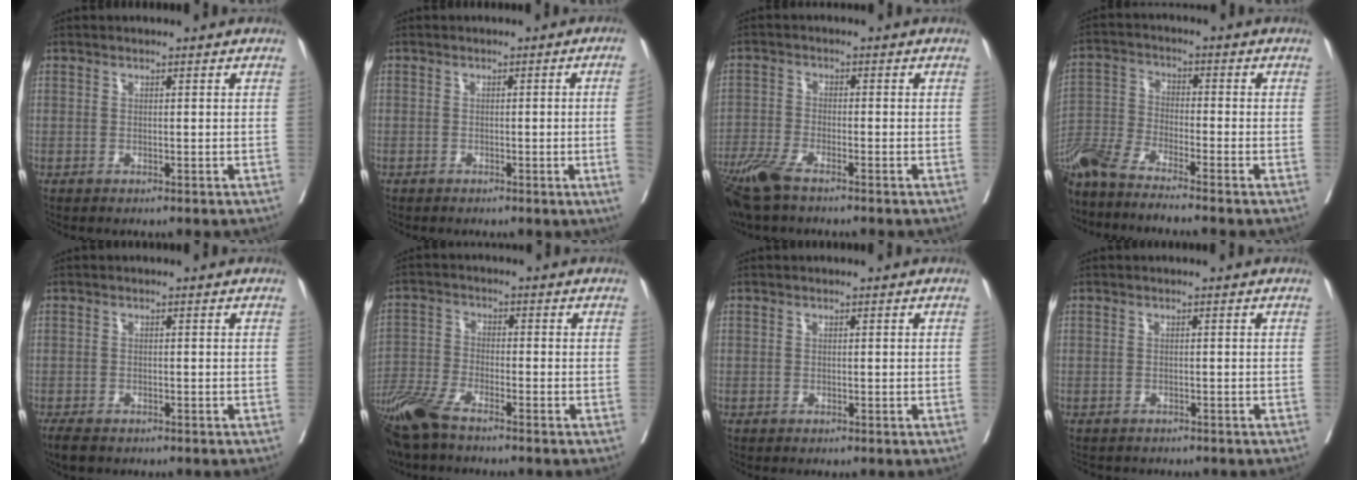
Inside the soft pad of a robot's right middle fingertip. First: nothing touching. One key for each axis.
{"total": 3.5, "fx": -0.5, "fy": -1.3, "fz": 3.2, "tx": -0.040, "ty": -0.007, "tz": -0.006}
{"total": 7.3, "fx": -5.5, "fy": 1.5, "fz": 4.6, "tx": -0.095, "ty": -0.019, "tz": -0.107}
{"total": 9.9, "fx": -8.6, "fy": -0.7, "fz": 4.8, "tx": -0.093, "ty": -0.029, "tz": -0.168}
{"total": 3.2, "fx": -2.6, "fy": 1.2, "fz": 1.6, "tx": -0.029, "ty": -0.009, "tz": -0.040}
{"total": 8.6, "fx": -6.9, "fy": 1.5, "fz": 5.0, "tx": -0.107, "ty": -0.026, "tz": -0.137}
{"total": 0.0}
{"total": 3.9, "fx": -3.5, "fy": 1.4, "fz": 0.8, "tx": -0.007, "ty": -0.002, "tz": -0.048}